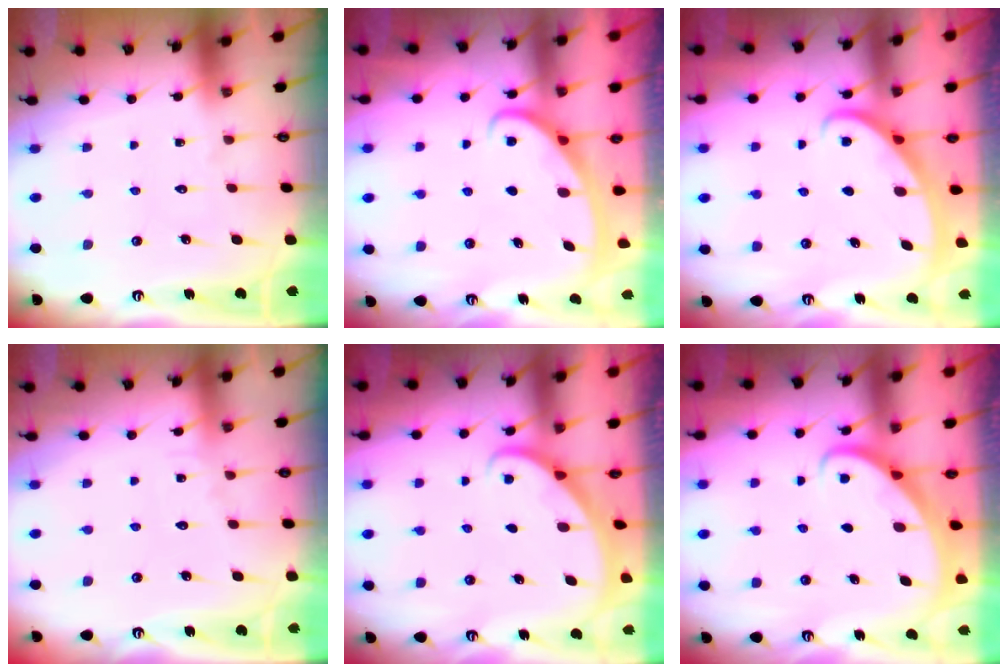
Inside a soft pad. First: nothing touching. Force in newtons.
{"total": 3.0, "press": 2.9, "slide": 0.4}
{"total": 2.9, "press": 2.9, "slide": 0.1}
{"total": 4.5, "press": 4.5, "slide": 0.5}
{"total": 1.9, "press": 1.9, "slide": 0.1}
{"total": 2.8, "press": 2.8, "slide": 0.2}